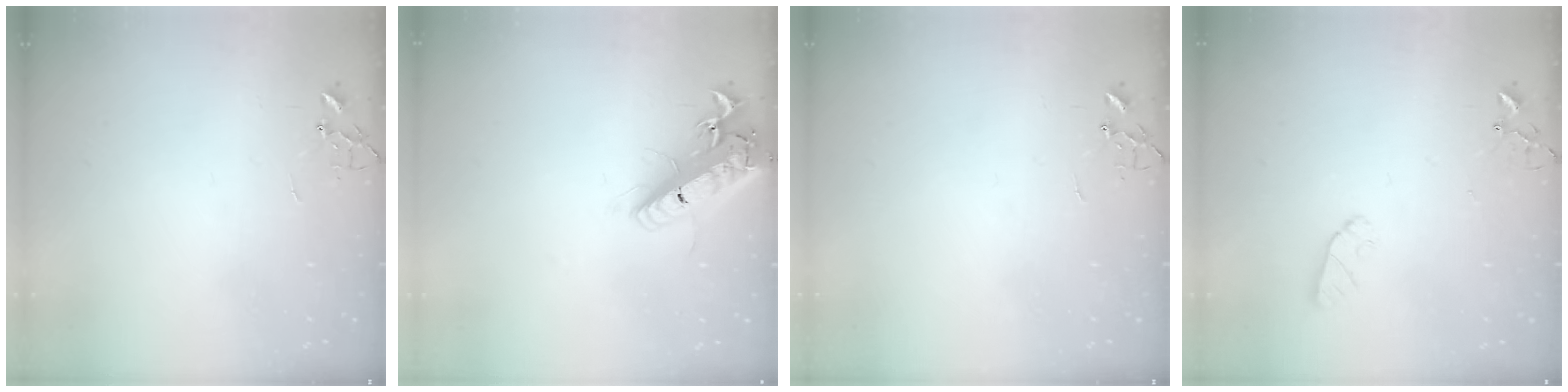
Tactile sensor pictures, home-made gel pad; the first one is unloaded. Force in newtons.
{"total": 19.5, "press": 19.2, "slide": 3.6}
{"total": 0.0}
{"total": 6.0, "press": 6.0, "slide": 0.3}